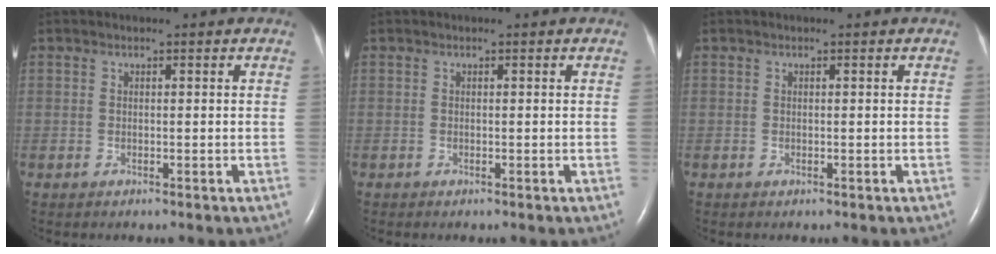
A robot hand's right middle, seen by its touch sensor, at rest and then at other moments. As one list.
[{"total": 0.0}, {"total": 0.0}]